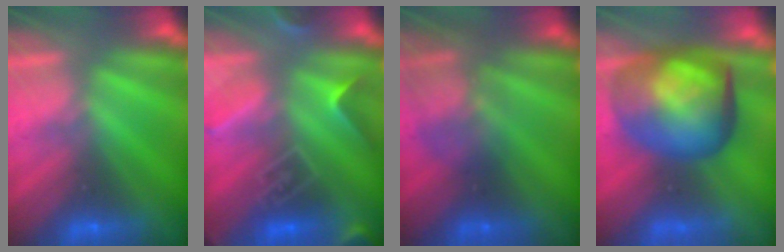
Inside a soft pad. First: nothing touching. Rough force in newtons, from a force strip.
{"total": 9.0}
{"total": 2.1}
{"total": 7.7}